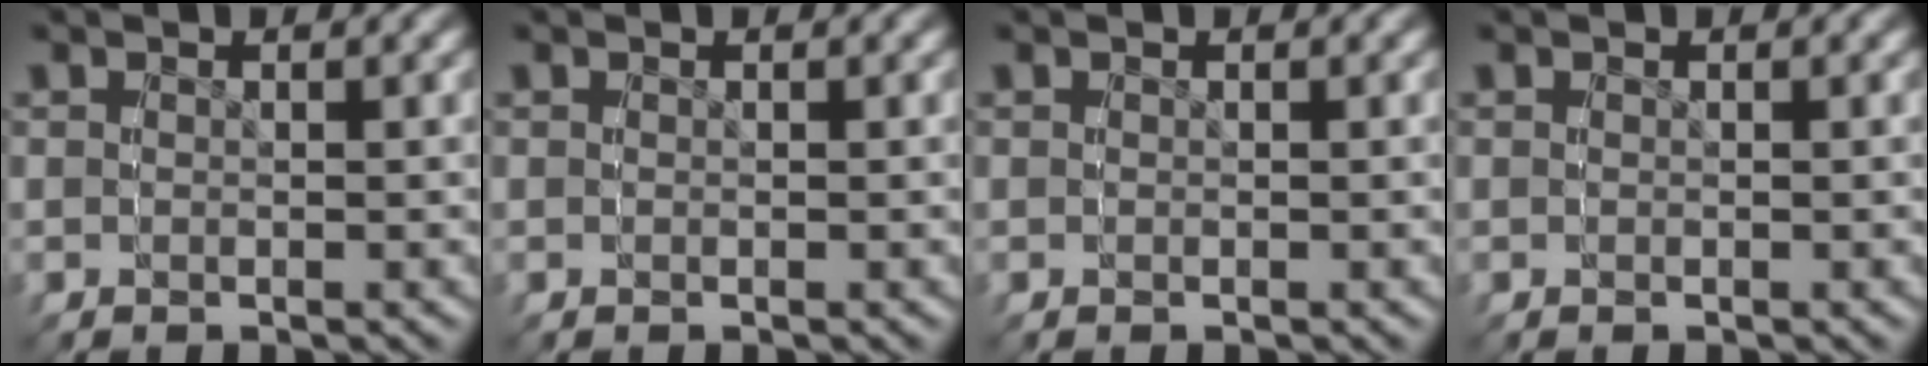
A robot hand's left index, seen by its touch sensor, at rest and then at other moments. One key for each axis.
{"total": 0.0}
{"total": 0.0}
{"total": 0.0}